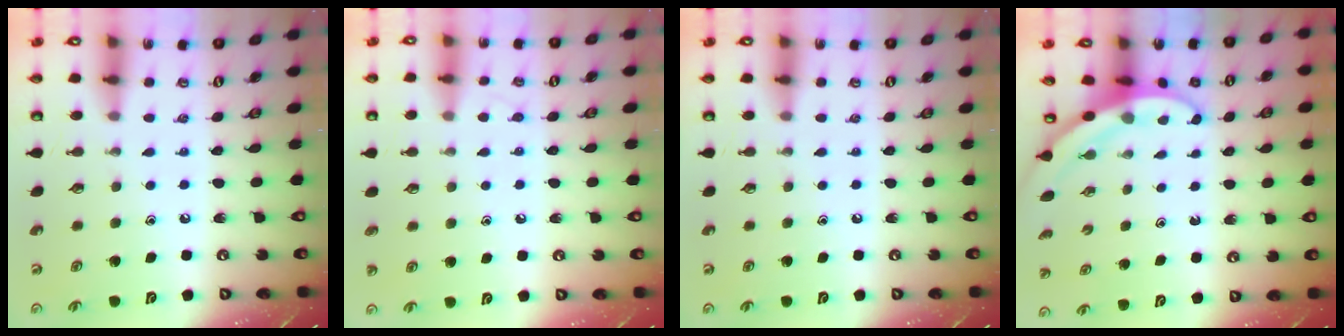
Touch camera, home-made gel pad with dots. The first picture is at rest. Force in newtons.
{"total": 5.1, "press": 5.0, "slide": 0.5}
{"total": 0.0}
{"total": 3.0, "press": 3.0, "slide": 0.1}